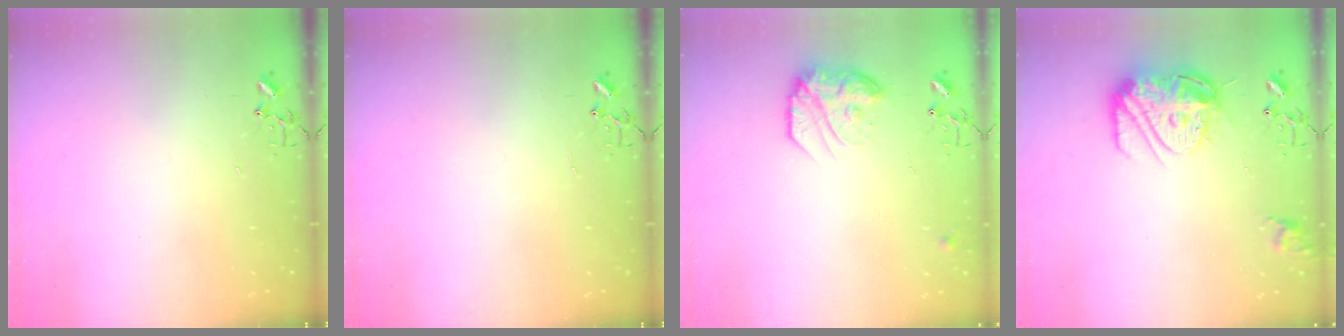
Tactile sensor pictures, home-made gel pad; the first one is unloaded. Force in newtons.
{"total": 0.0}
{"total": 15.0, "press": 15.0, "slide": 1.2}
{"total": 14.7, "press": 14.7, "slide": 1.0}